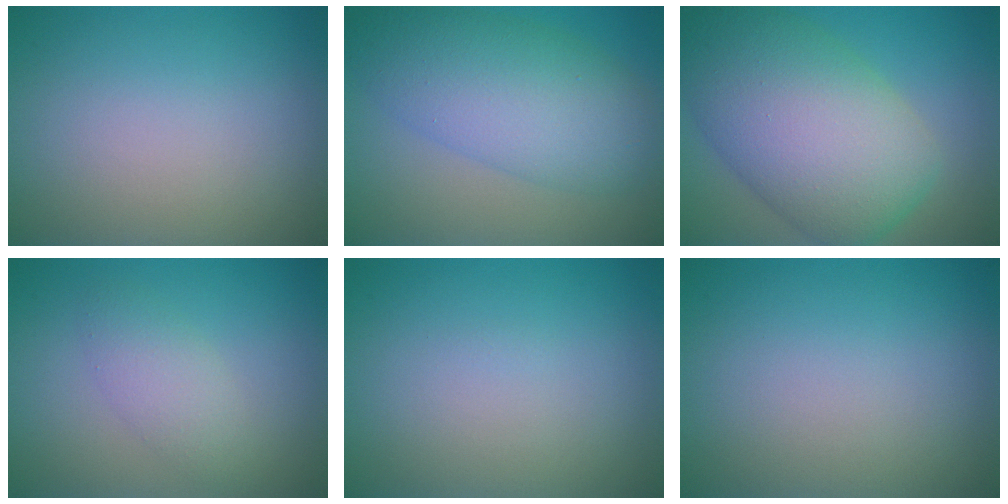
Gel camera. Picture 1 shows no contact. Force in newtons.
{"total": 8.3, "press": 8.3, "slide": 0.3}
{"total": 12.3, "press": 12.3, "slide": 0.3}
{"total": 2.5, "press": 2.5, "slide": 0.2}
{"total": 0.0}
{"total": 0.0}